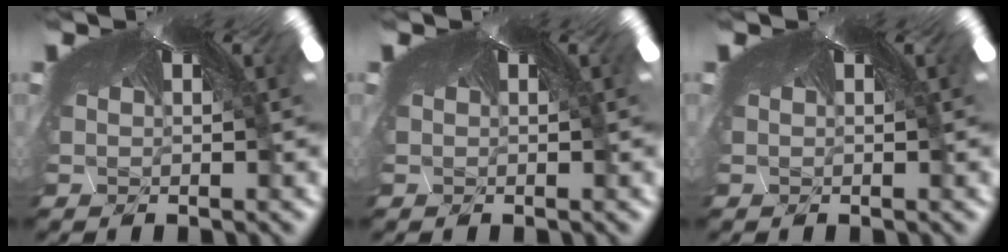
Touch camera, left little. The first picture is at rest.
{"total": 0.0}
{"total": 0.0}